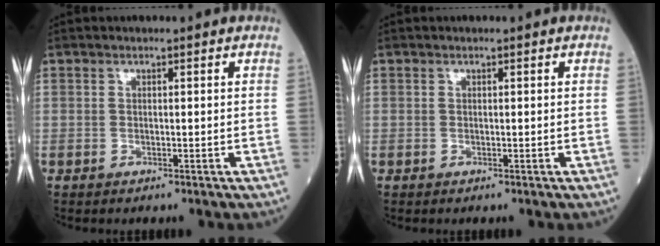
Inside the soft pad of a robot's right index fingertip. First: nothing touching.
{"total": 0.0}